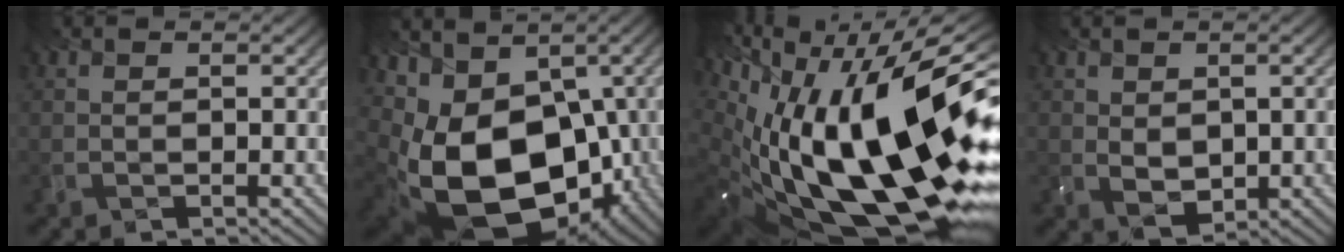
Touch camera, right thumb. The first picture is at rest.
{"total": 17.8, "force": [-6.1, 11.6, 12.0], "torque": [-0.273, -0.062, -0.054]}
{"total": 20.5, "force": [-3.2, 9.4, 17.9], "torque": [-0.369, -0.052, -0.046]}
{"total": 1.8, "force": [0.0, 1.2, 1.3], "torque": [-0.055, -0.008, 0.029]}